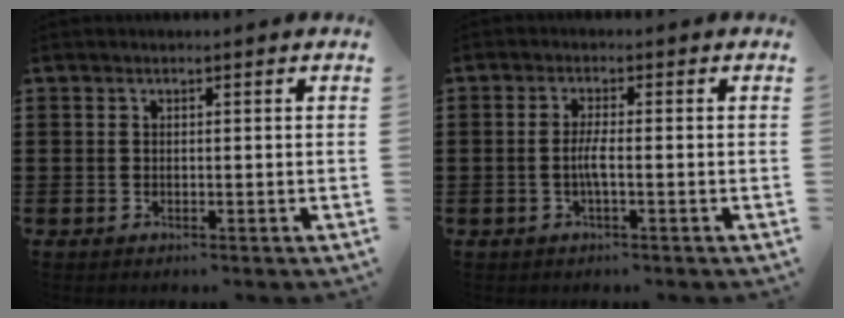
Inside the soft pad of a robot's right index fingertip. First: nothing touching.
{"total": 2.8, "force": [-0.7, 0.2, 2.7], "torque": [-0.062, -0.007, -0.019]}